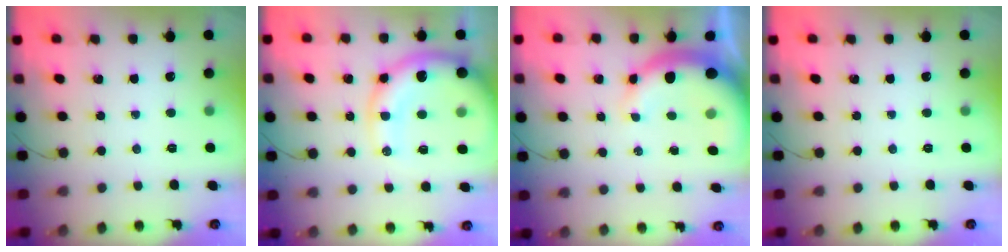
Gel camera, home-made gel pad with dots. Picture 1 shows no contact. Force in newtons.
{"total": 17.5, "press": 17.1, "slide": 3.8}
{"total": 11.2, "press": 11.0, "slide": 2.0}
{"total": 0.0}